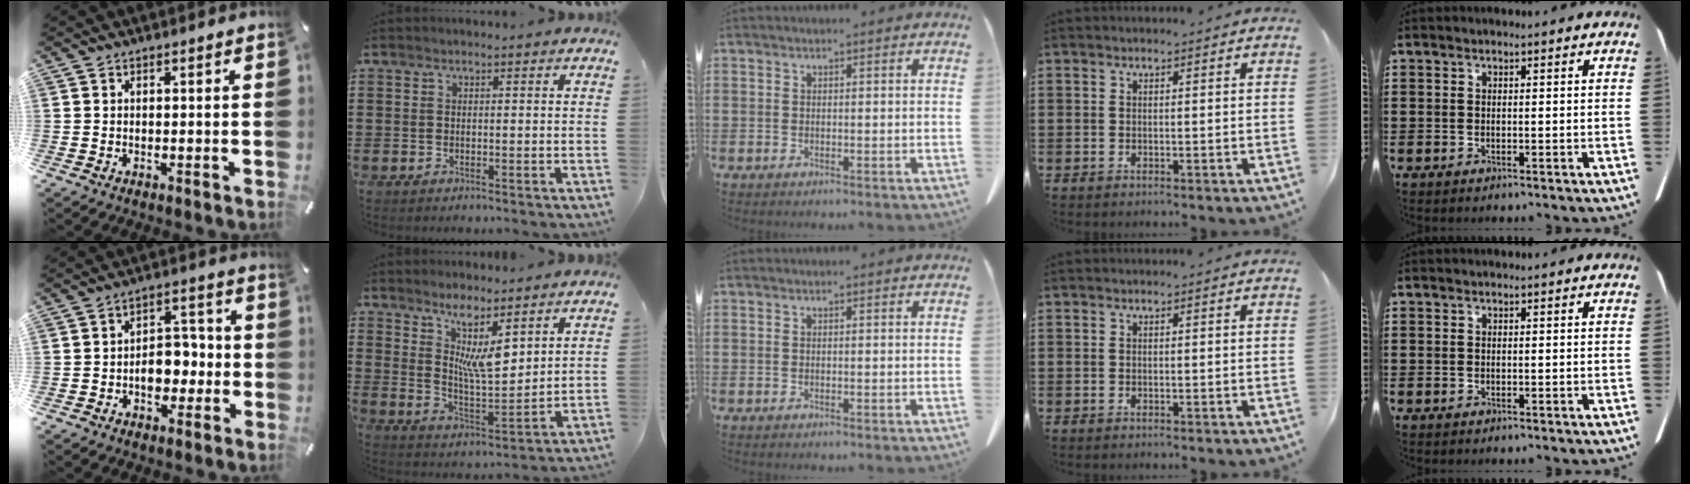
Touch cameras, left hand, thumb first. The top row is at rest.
{"thumb": {"total": 7.8, "force": [-2.2, 5.7, 4.7], "torque": [-0.055, 0.016, -0.038]}, "index": {"total": 6.9, "force": [4.4, 1.8, 5.1], "torque": [-0.103, -0.018, 0.075]}}